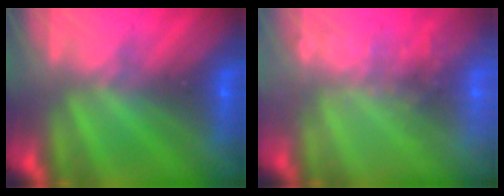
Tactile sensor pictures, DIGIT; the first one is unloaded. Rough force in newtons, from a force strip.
{"total": 7.8}